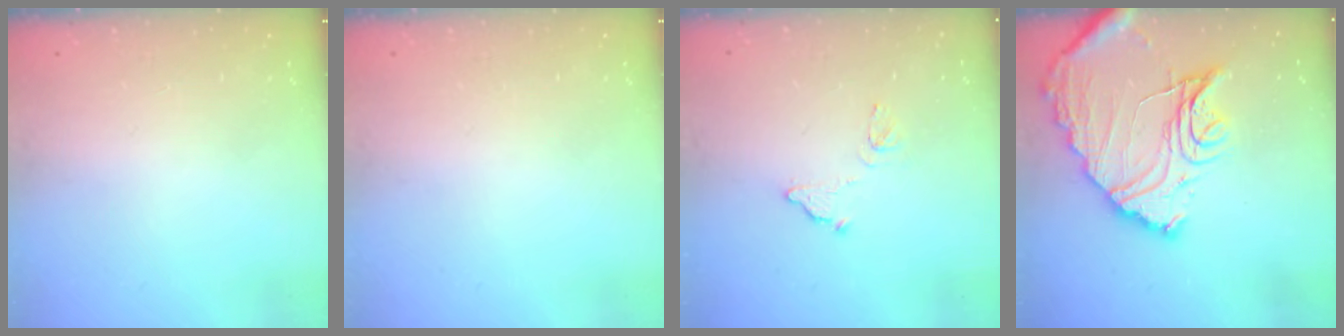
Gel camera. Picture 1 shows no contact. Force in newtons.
{"total": 0.0}
{"total": 9.0, "press": 9.0, "slide": 0.5}
{"total": 18.9, "press": 18.8, "slide": 1.6}